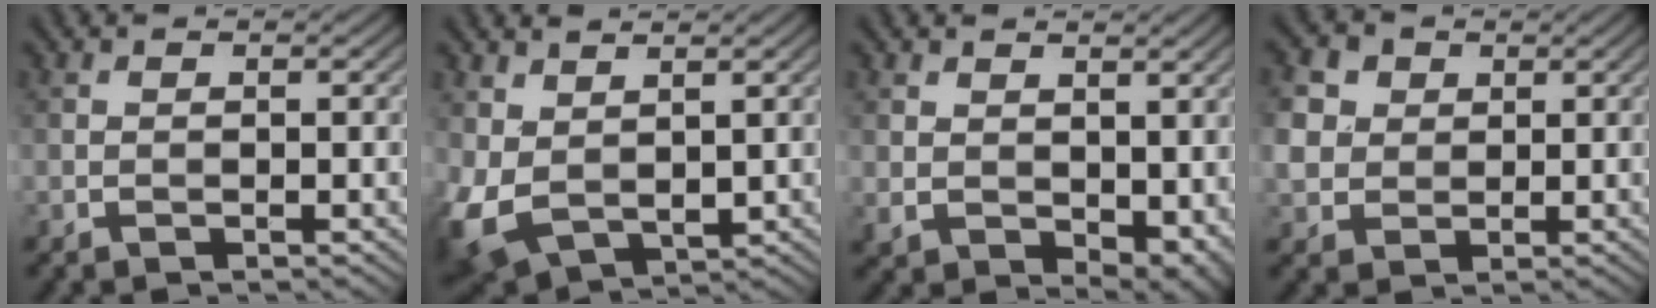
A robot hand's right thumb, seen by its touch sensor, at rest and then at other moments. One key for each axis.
{"total": 7.8, "fx": 1.9, "fy": 5.4, "fz": 5.4, "tx": -0.166, "ty": -0.017, "tz": 0.049}
{"total": 6.5, "fx": 1.5, "fy": 4.6, "fz": 4.4, "tx": -0.103, "ty": -0.030, "tz": 0.049}
{"total": 5.5, "fx": 1.6, "fy": 4.7, "fz": 2.4, "tx": -0.092, "ty": 0.008, "tz": 0.026}